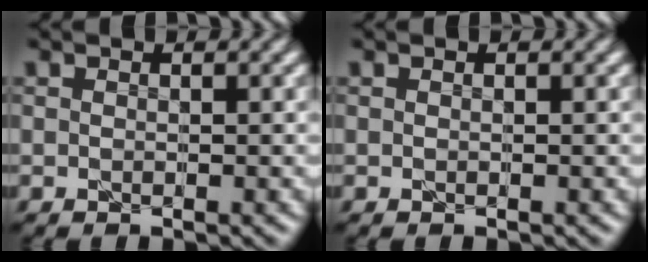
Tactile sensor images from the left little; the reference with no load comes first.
{"total": 0.0}